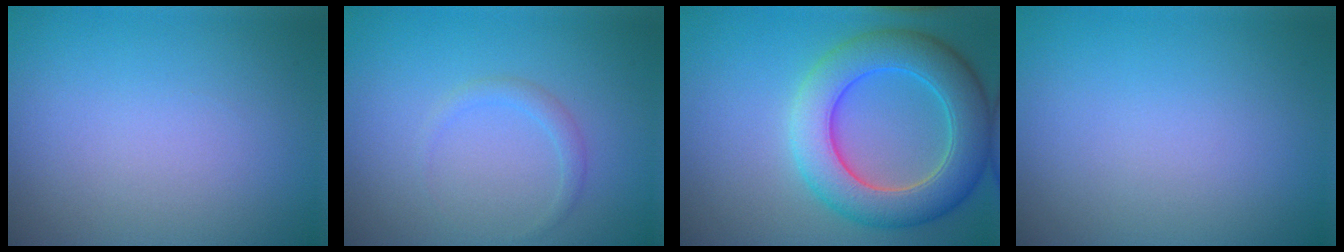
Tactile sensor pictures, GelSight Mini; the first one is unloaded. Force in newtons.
{"total": 1.1, "press": 1.1, "slide": 0.1}
{"total": 7.9, "press": 7.9, "slide": 0.4}
{"total": 0.0}